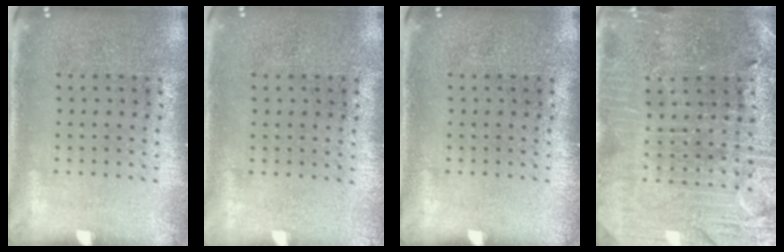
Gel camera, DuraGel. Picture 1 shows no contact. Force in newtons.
{"total": 0.0}
{"total": 0.0}
{"total": 3.3, "press": 3.3, "slide": 0.6}